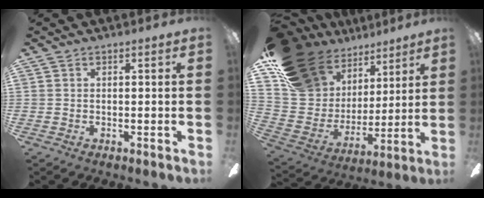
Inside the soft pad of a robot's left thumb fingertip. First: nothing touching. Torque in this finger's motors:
{"motor_torque": [1.26, 1.02, 1.27, -1.49, 0.45]}